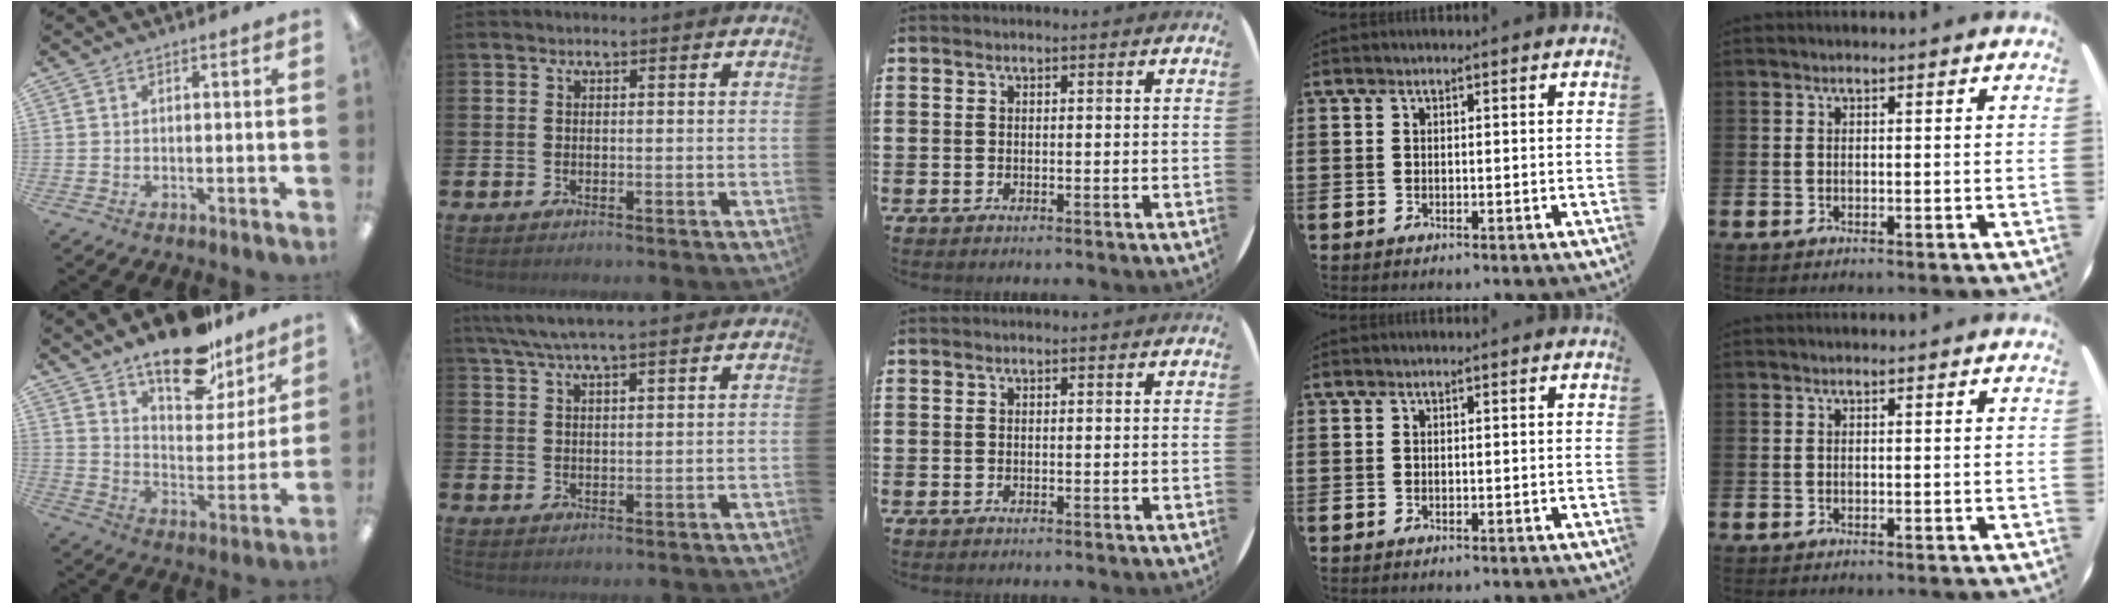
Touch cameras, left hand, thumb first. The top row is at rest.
{"thumb": {"total": 17.7, "force": [14.0, 7.1, 8.0], "torque": [-0.120, -0.097, 0.242]}, "index": {"total": 5.3, "force": [4.6, 0.4, 2.5], "torque": [-0.059, -0.011, 0.083]}}